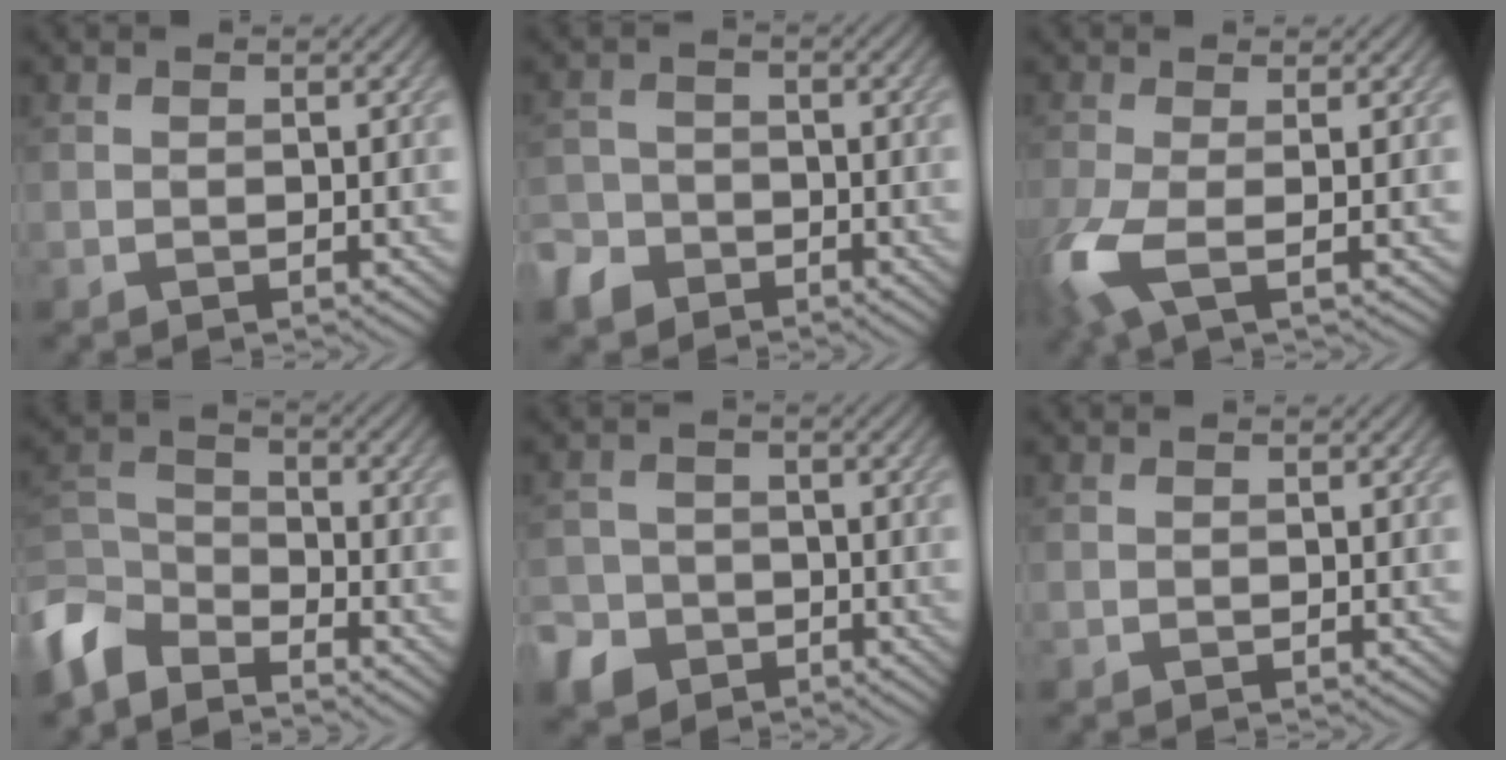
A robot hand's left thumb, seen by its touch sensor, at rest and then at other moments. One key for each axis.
{"total": 4.7, "fx": -3.3, "fy": 3.1, "fz": 1.2, "tx": -0.034, "ty": -0.001, "tz": -0.076}
{"total": 5.8, "fx": -1.5, "fy": 2.0, "fz": 5.2, "tx": -0.139, "ty": -0.019, "tz": -0.032}
{"total": 7.3, "fx": -6.1, "fy": 3.0, "fz": 2.8, "tx": -0.070, "ty": -0.001, "tz": -0.142}
{"total": 5.5, "fx": -3.3, "fy": 4.2, "fz": 1.5, "tx": -0.038, "ty": -0.008, "tz": -0.072}
{"total": 0.0}